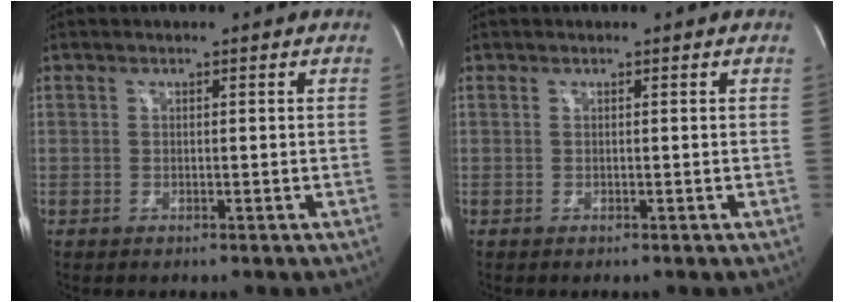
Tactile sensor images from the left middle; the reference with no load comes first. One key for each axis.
{"total": 0.0}